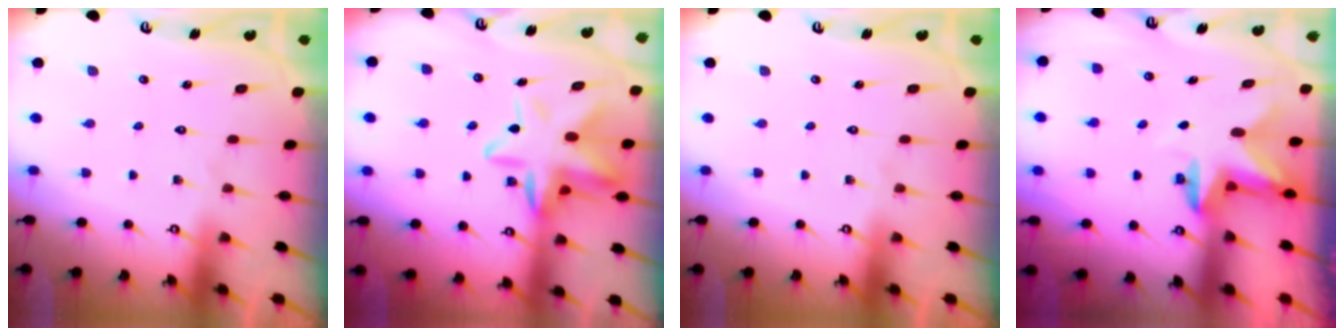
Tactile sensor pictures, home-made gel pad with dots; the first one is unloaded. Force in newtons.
{"total": 14.3, "press": 14.2, "slide": 1.6}
{"total": 0.0}
{"total": 2.8, "press": 2.8, "slide": 0.6}